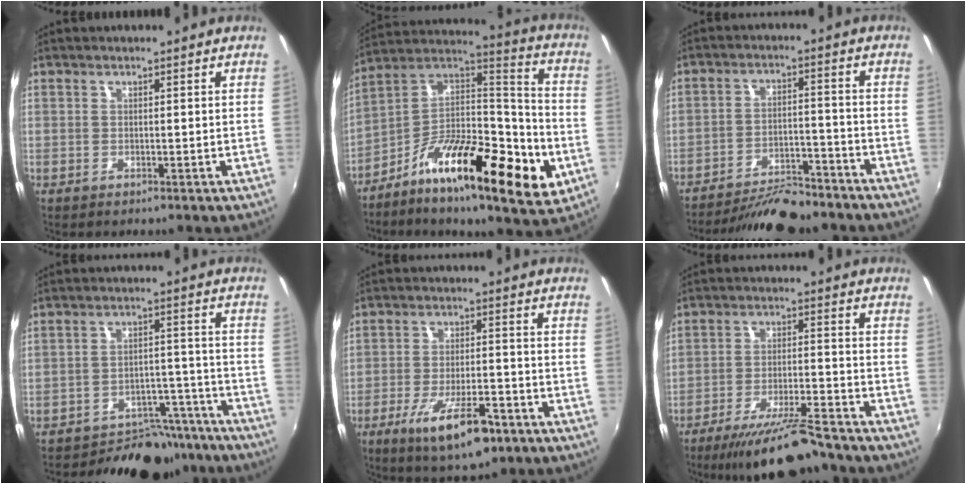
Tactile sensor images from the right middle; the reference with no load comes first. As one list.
[{"total": 23.5, "force": [-9.5, 7.8, 20.1], "torque": [-0.325, -0.018, -0.164]}, {"total": 13.0, "force": [-11.6, 3.2, 4.9], "torque": [-0.109, -0.002, -0.172]}, {"total": 14.4, "force": [-12.9, 5.8, 2.6], "torque": [-0.036, 0.037, -0.162]}, {"total": 11.3, "force": [-6.4, 3.5, 8.5], "torque": [-0.167, -0.021, -0.101]}, {"total": 13.2, "force": [-11.4, 1.6, 6.4], "torque": [-0.134, -0.014, -0.182]}]